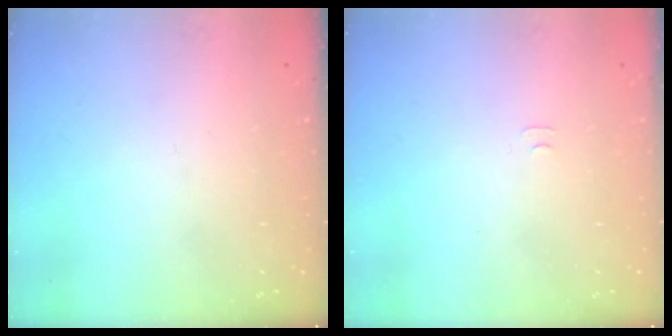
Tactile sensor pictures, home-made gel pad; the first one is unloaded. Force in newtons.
{"total": 3.7, "press": 3.7, "slide": 0.4}